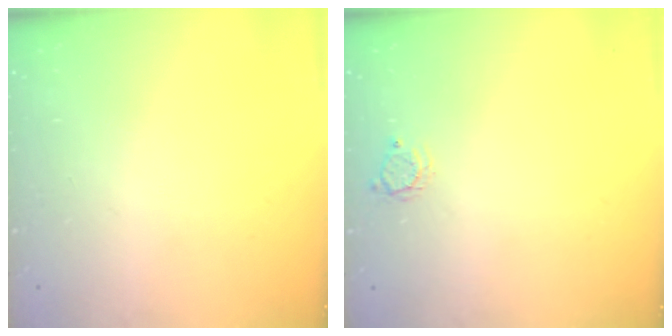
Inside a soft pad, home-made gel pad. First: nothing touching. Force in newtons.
{"total": 3.0, "press": 3.0, "slide": 0.3}